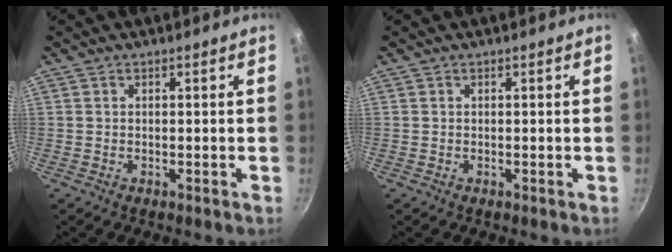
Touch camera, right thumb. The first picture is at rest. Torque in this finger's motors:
{"motor_torque": [-0.20, -0.02, -0.18, -0.05, 0.03]}